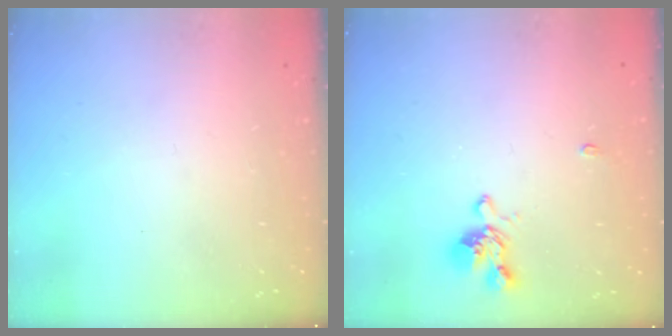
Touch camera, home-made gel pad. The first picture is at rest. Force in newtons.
{"total": 1.2, "press": 0.8, "slide": 1.0}